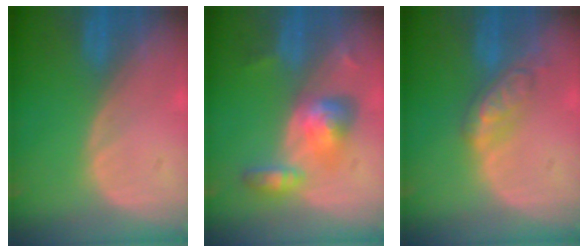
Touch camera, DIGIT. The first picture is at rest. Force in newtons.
{"total": 6.1, "press": 5.7, "slide": 2.1}
{"total": 5.8, "press": 5.0, "slide": 2.9}